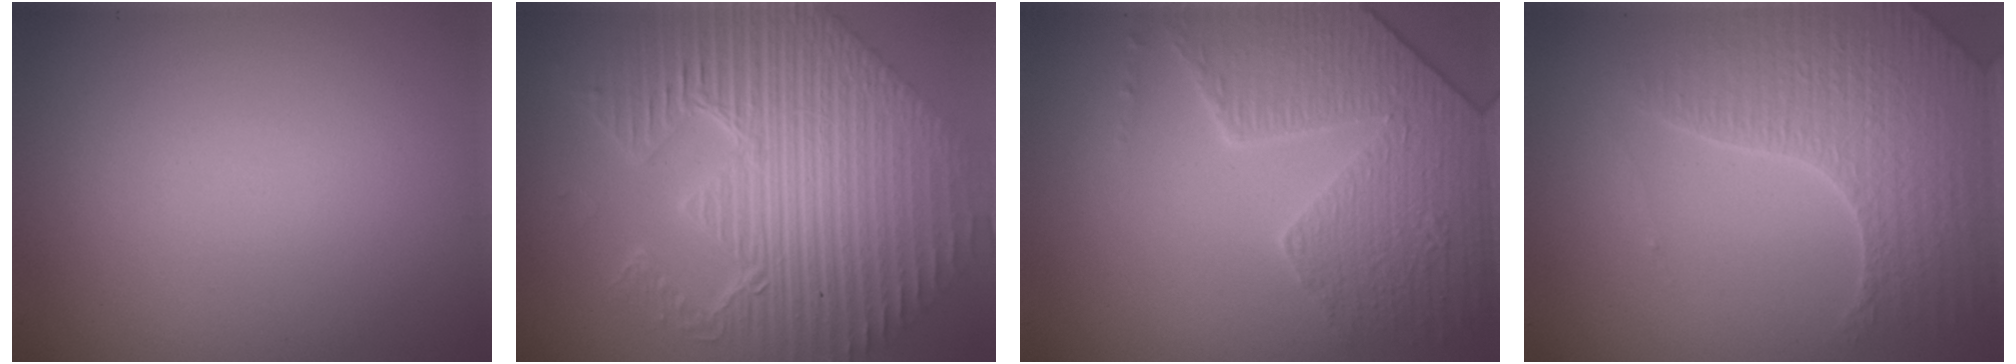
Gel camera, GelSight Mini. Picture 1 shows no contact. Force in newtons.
{"total": 12.1, "press": 8.1, "slide": 9.0}
{"total": 5.3, "press": 5.0, "slide": 1.8}
{"total": 4.6, "press": 4.5, "slide": 1.1}